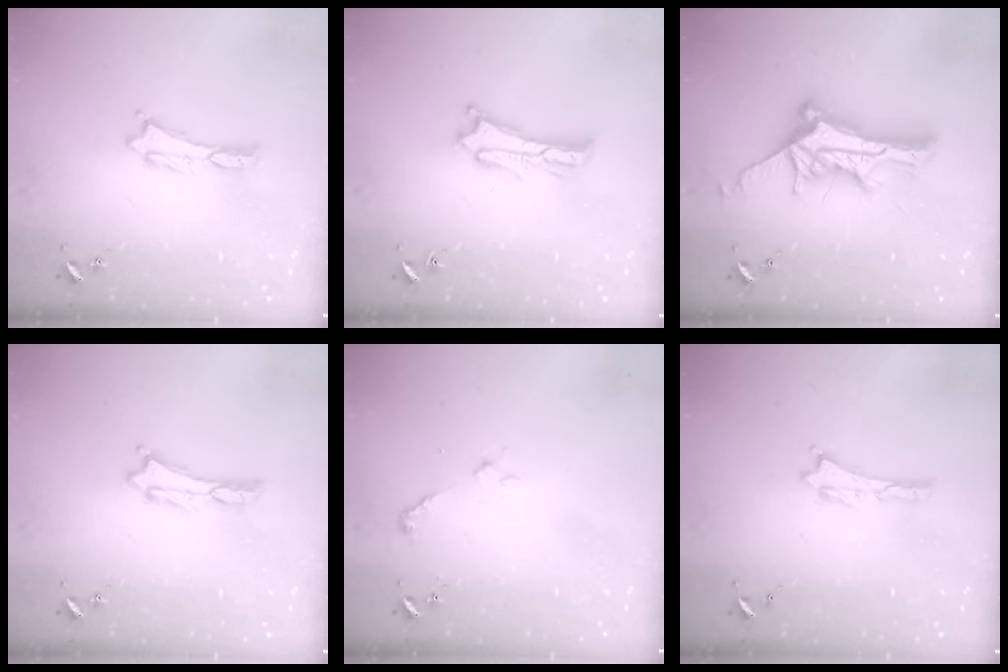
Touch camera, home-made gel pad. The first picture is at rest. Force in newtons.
{"total": 2.5, "press": 2.5, "slide": 0.1}
{"total": 12.2, "press": 12.1, "slide": 1.1}
{"total": 0.0}
{"total": 2.3, "press": 2.3, "slide": 0.1}
{"total": 0.0}